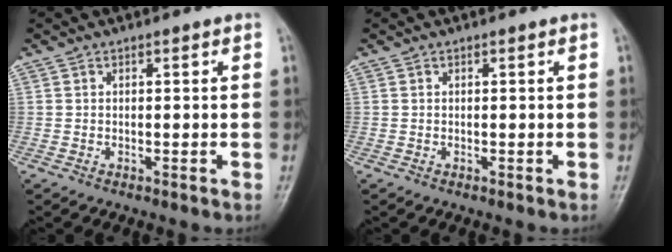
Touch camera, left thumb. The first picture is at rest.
{"total": 0.0}